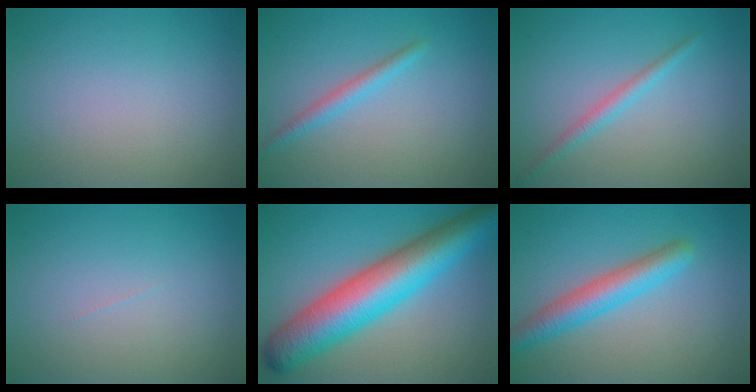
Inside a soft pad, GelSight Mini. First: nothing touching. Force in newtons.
{"total": 1.8, "press": 1.8, "slide": 0.1}
{"total": 1.6, "press": 1.6, "slide": 0.1}
{"total": 0.0}
{"total": 11.0, "press": 11.0, "slide": 0.2}
{"total": 4.4, "press": 4.4, "slide": 0.1}